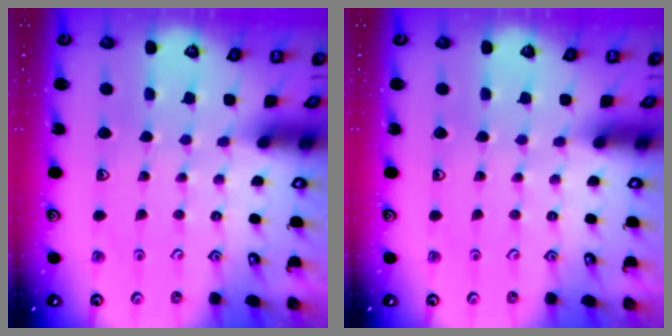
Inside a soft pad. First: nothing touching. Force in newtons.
{"total": 0.0}